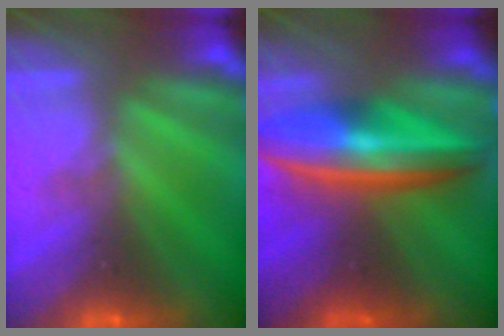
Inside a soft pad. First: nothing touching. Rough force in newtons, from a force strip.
{"total": 5.8}